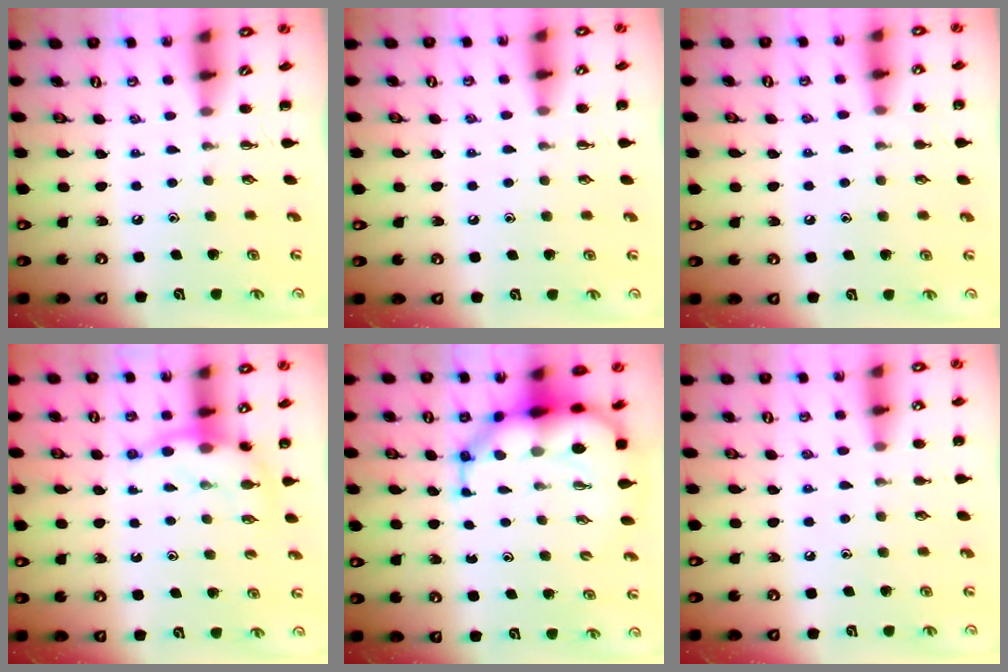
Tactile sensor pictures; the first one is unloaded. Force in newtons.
{"total": 4.3, "press": 3.9, "slide": 1.8}
{"total": 5.1, "press": 4.8, "slide": 1.7}
{"total": 8.1, "press": 8.0, "slide": 1.2}
{"total": 10.0, "press": 9.6, "slide": 2.9}
{"total": 6.2, "press": 6.0, "slide": 1.8}